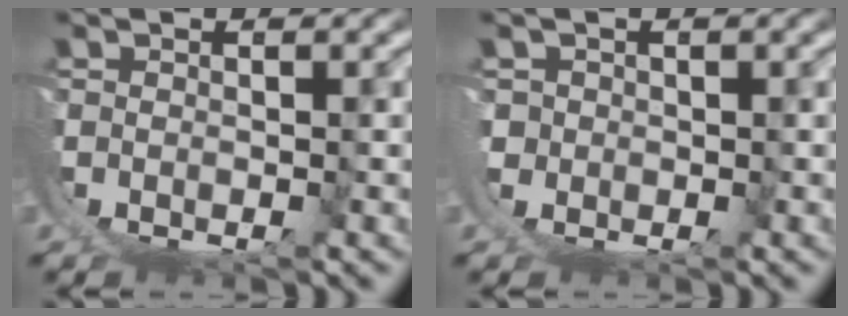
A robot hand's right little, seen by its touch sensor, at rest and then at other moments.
{"total": 4.9, "force": [-0.4, 4.8, 1.1], "torque": [-0.046, -0.012, -0.011]}